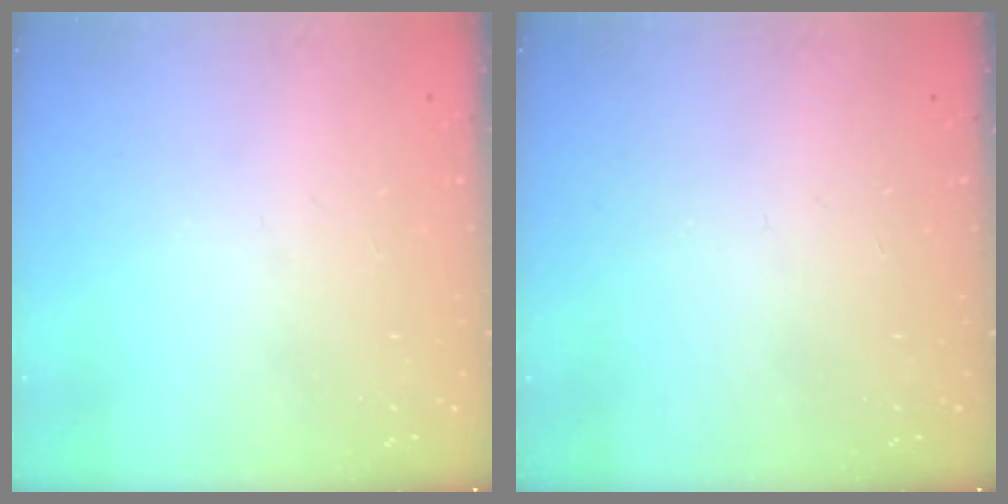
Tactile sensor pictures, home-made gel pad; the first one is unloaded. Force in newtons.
{"total": 0.0}